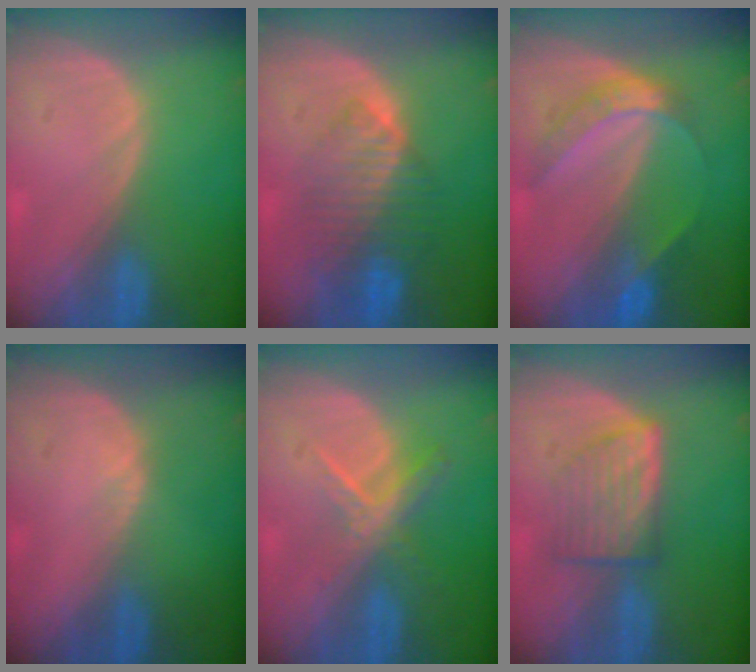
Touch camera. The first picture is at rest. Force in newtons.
{"total": 8.0, "press": 7.2, "slide": 3.3}
{"total": 6.2, "press": 5.3, "slide": 3.3}
{"total": 0.7, "press": 0.4, "slide": 0.5}
{"total": 5.7, "press": 5.0, "slide": 2.9}
{"total": 6.2, "press": 5.9, "slide": 1.9}